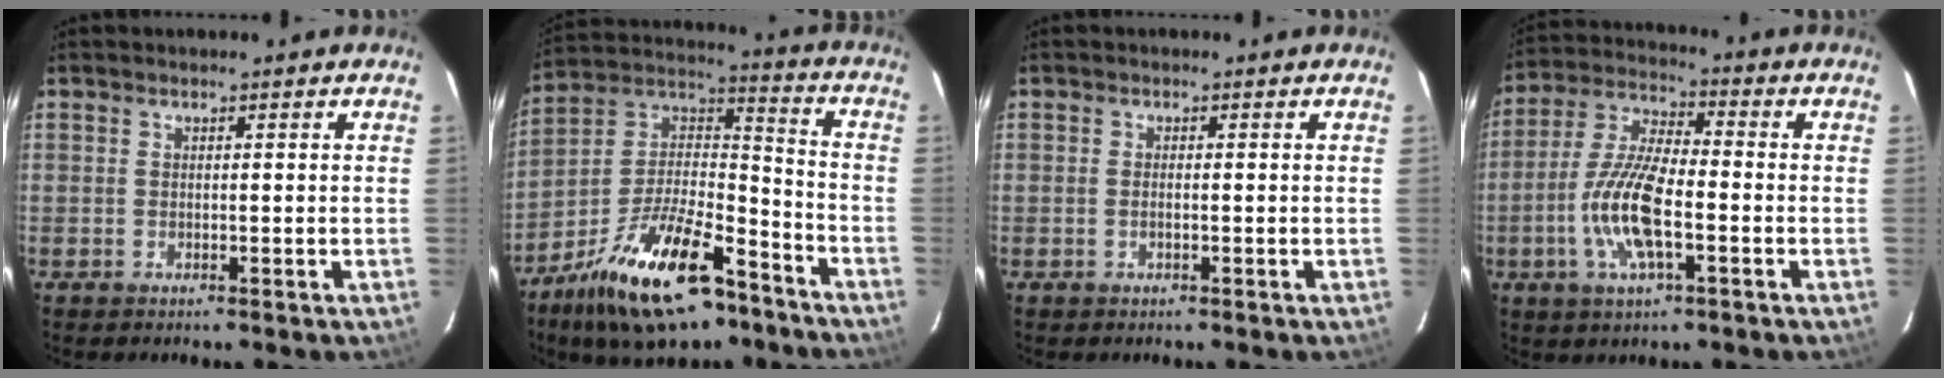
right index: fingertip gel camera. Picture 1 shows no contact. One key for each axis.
{"total": 22.7, "fx": -14.1, "fy": 9.3, "fz": 15.1, "tx": -0.290, "ty": 0.009, "tz": -0.237}
{"total": 0.8, "fx": -0.3, "fy": 0.2, "fz": 0.8, "tx": -0.016, "ty": 0.001, "tz": -0.006}
{"total": 12.5, "fx": -3.7, "fy": 4.0, "fz": 11.2, "tx": -0.239, "ty": 0.000, "tz": -0.077}